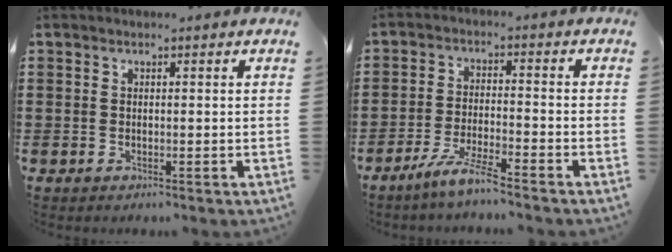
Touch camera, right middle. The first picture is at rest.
{"total": 5.5, "force": [-4.7, 0.1, 2.9], "torque": [-0.068, -0.012, -0.091]}